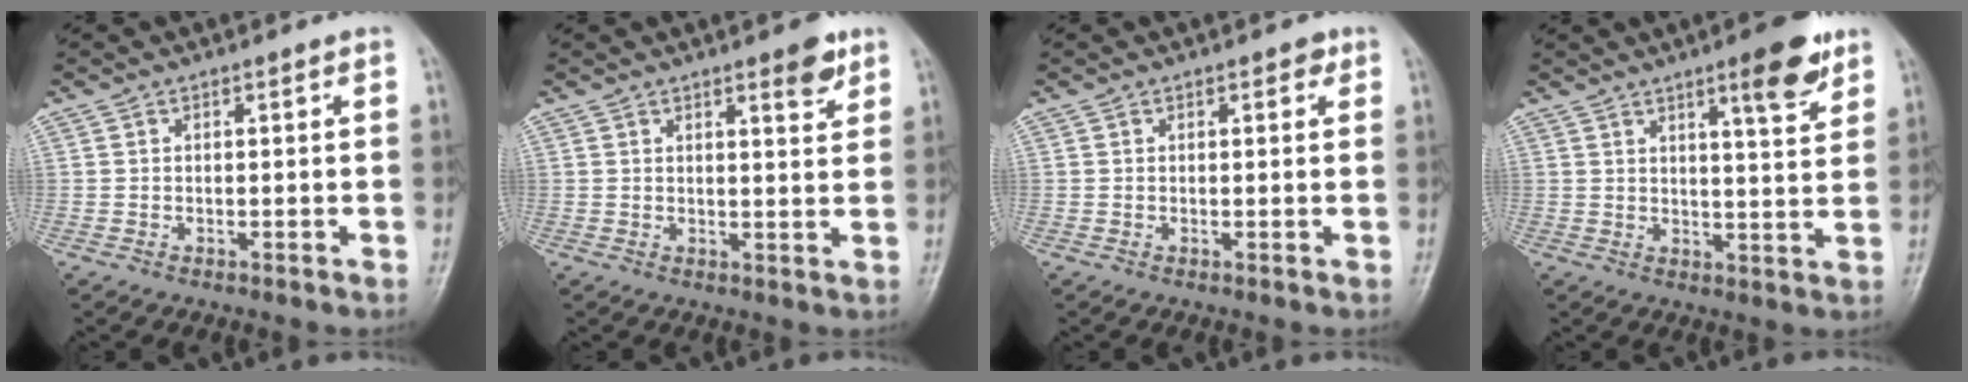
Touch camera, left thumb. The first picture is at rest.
{"total": 4.4, "force": [2.8, 1.2, 3.1], "torque": [-0.033, -0.017, 0.035]}
{"total": 1.4, "force": [0.7, 0.8, 0.9], "torque": [-0.004, 0.000, 0.006]}
{"total": 8.4, "force": [5.2, 1.6, 6.5], "torque": [-0.083, -0.031, 0.072]}